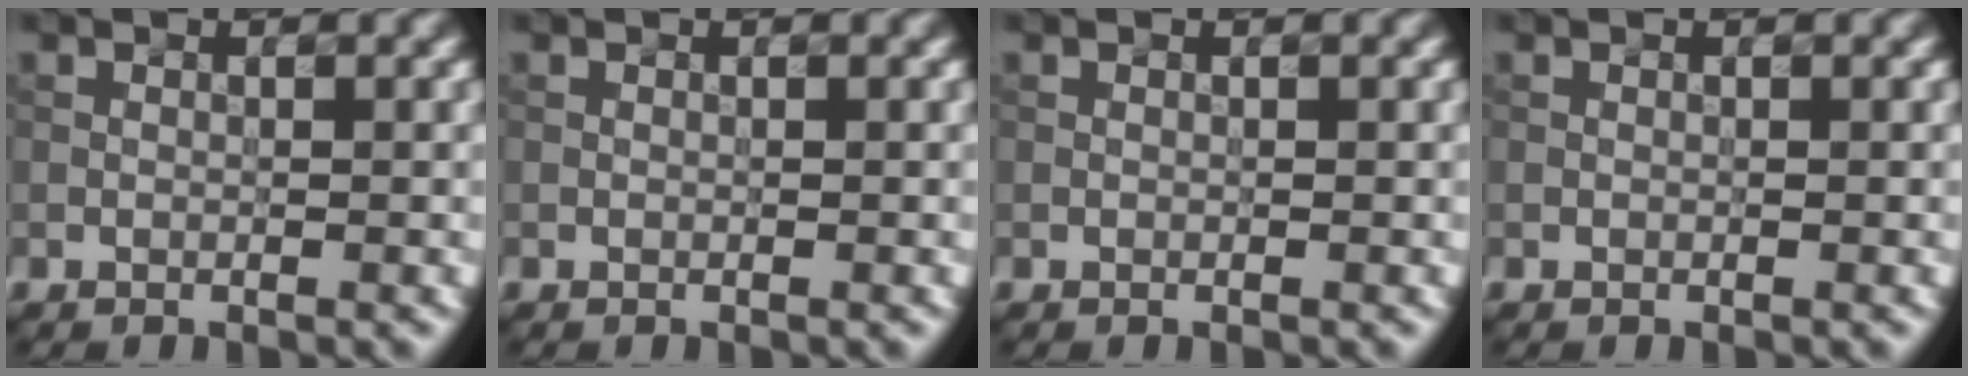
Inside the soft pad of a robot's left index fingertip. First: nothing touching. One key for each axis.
{"total": 0.0}
{"total": 0.0}
{"total": 0.0}